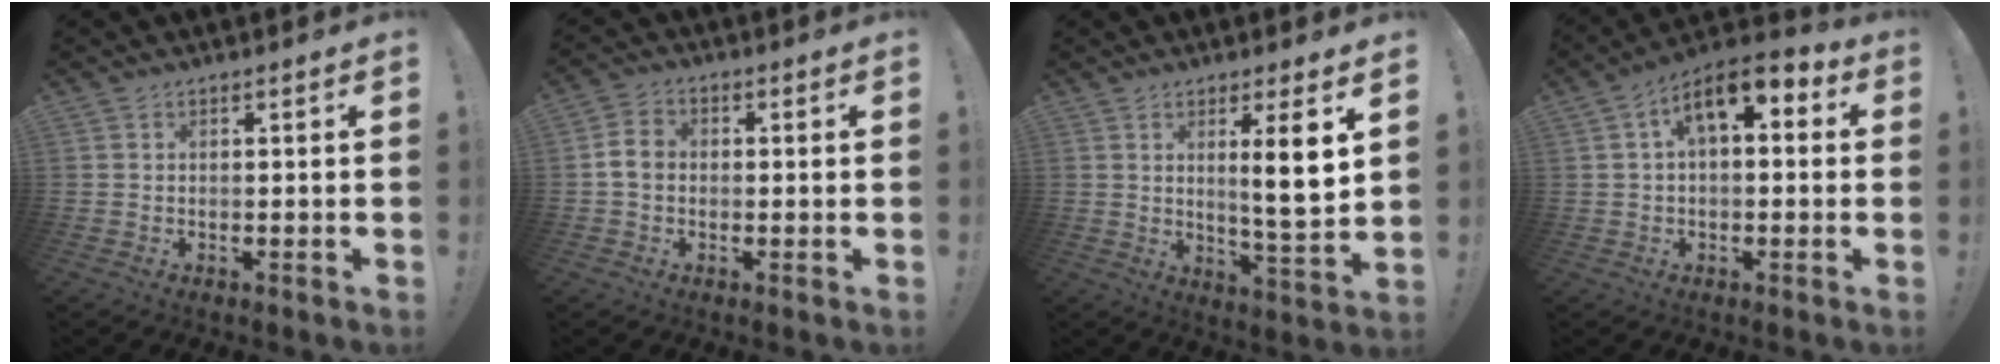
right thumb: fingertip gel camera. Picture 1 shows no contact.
{"total": 5.8, "force": [-0.2, 4.5, 3.6], "torque": [-0.062, 0.015, 0.000]}
{"total": 9.7, "force": [3.0, 0.6, 9.2], "torque": [-0.134, -0.022, 0.038]}
{"total": 9.6, "force": [3.8, 4.5, 7.6], "torque": [-0.118, -0.013, 0.070]}